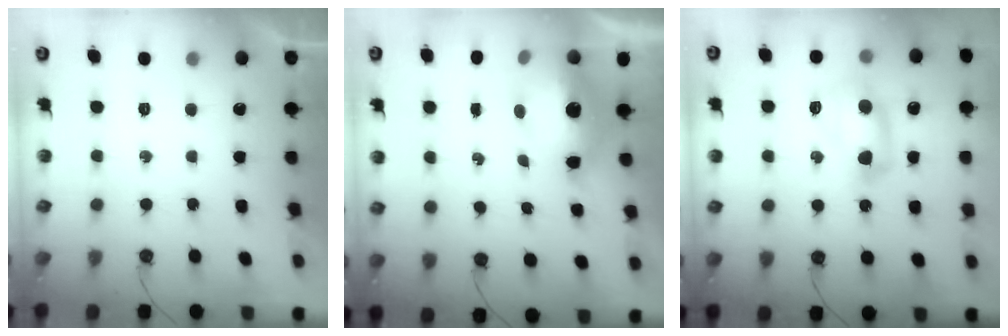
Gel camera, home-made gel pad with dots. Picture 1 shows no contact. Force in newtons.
{"total": 10.6, "press": 10.6, "slide": 1.1}
{"total": 12.3, "press": 11.5, "slide": 4.2}